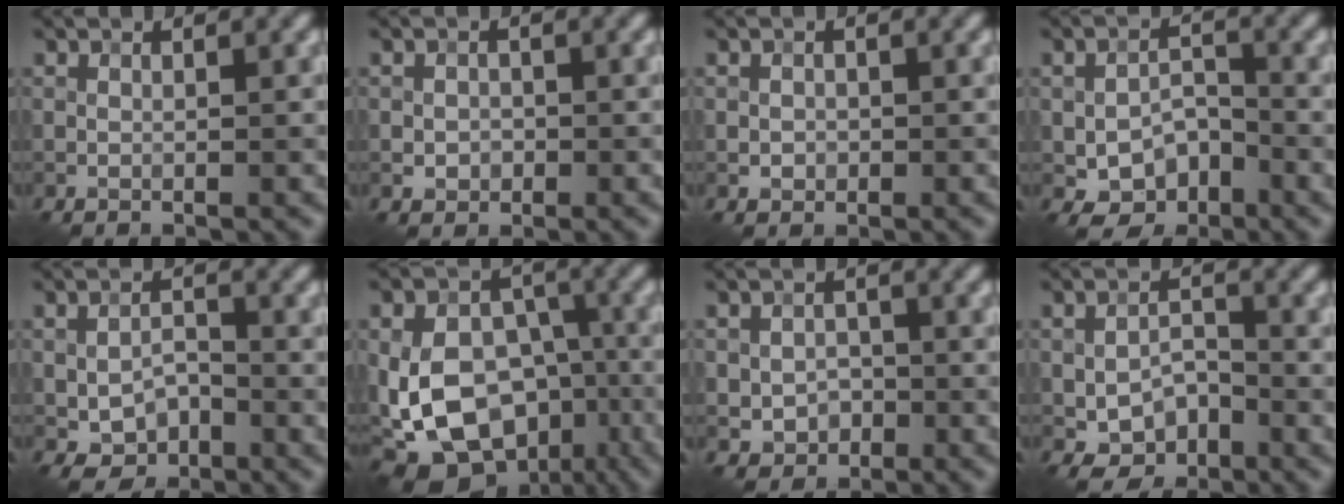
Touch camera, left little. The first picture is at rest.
{"total": 1.2, "force": [-0.3, 1.1, 0.4], "torque": [-0.006, -0.003, -0.008]}
{"total": 0.8, "force": [-0.2, 0.8, 0.2], "torque": [-0.004, -0.002, -0.004]}
{"total": 3.7, "force": [-1.7, 2.4, 2.2], "torque": [-0.040, 0.000, -0.029]}
{"total": 2.8, "force": [-1.2, 1.9, 1.7], "torque": [-0.031, 0.001, -0.020]}
{"total": 14.4, "force": [-3.9, 10.2, 9.4], "torque": [-0.160, -0.006, -0.056]}
{"total": 2.5, "force": [-0.8, 2.1, 1.1], "torque": [-0.017, -0.002, -0.017]}
{"total": 3.2, "force": [-1.4, 2.1, 2.0], "torque": [-0.036, 0.001, -0.024]}